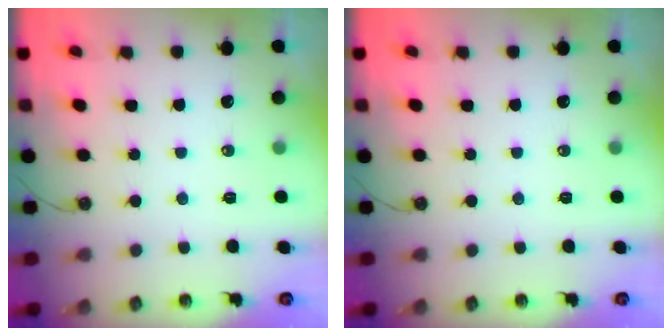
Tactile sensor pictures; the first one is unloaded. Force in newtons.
{"total": 0.0}